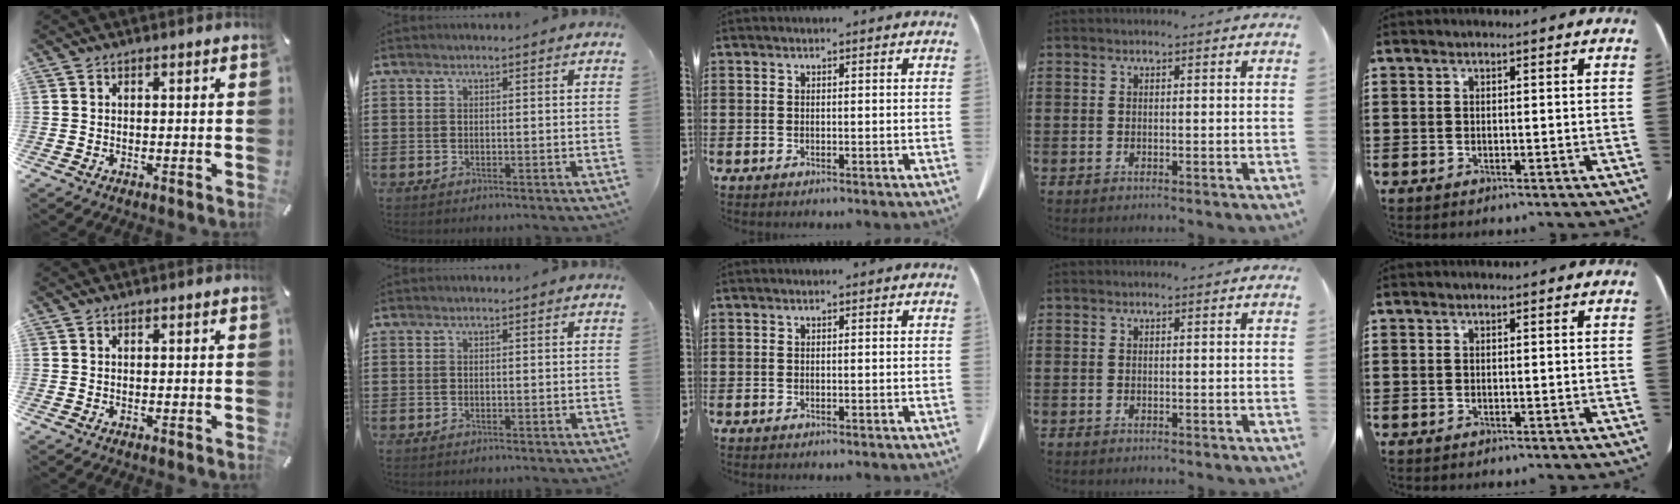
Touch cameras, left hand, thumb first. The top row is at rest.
{}